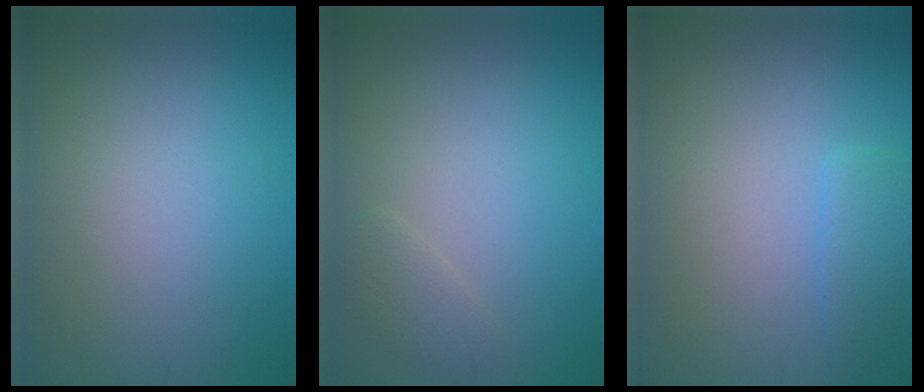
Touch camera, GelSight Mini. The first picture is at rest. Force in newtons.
{"total": 1.2, "press": 1.2, "slide": 0.1}
{"total": 1.8, "press": 1.8, "slide": 0.2}